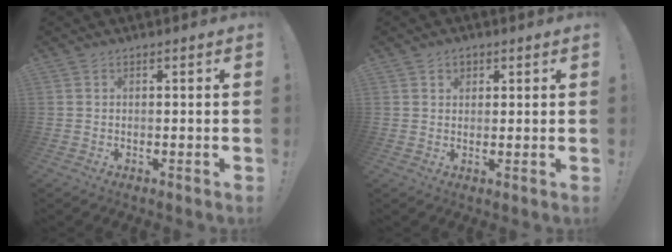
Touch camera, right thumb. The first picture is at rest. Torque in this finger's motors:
{"motor_torque": [-0.05, -0.01, 0.25, 0.03, -0.02]}